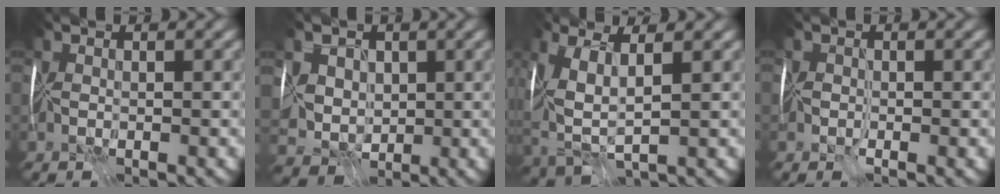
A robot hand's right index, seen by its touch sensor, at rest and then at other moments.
{"total": 4.9, "force": [1.0, 4.1, 2.5], "torque": [-0.043, 0.011, 0.009]}
{"total": 6.1, "force": [1.2, 2.5, 5.4], "torque": [-0.143, -0.009, 0.034]}
{"total": 1.0, "force": [-1.0, 0.1, -0.1], "torque": [0.006, -0.008, -0.013]}